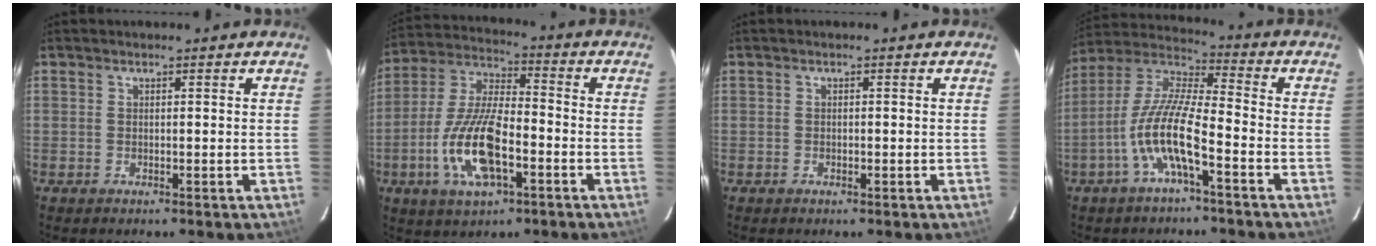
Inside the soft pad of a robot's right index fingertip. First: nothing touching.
{"total": 15.1, "force": [-5.3, 5.6, 13.0], "torque": [-0.277, -0.005, -0.100]}
{"total": 0.7, "force": [-0.6, 0.4, 0.2], "torque": [-0.006, 0.002, -0.008]}
{"total": 11.9, "force": [-5.0, 2.0, 10.7], "torque": [-0.218, 0.006, -0.101]}